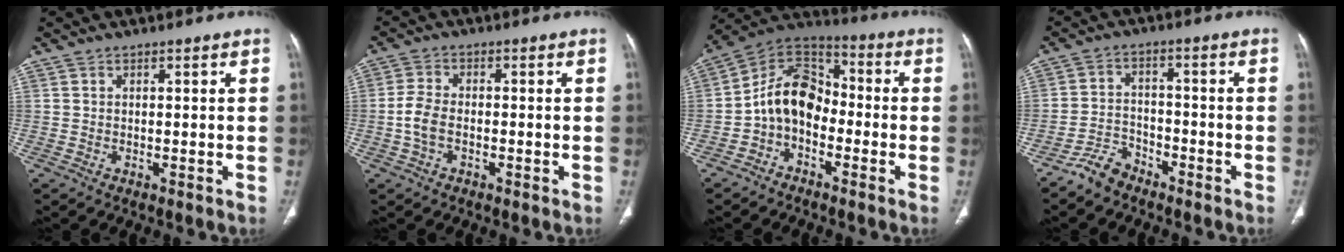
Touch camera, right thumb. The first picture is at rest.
{"total": 4.7, "force": [-1.1, 2.9, 3.6], "torque": [-0.080, 0.015, -0.023]}
{"total": 11.9, "force": [-2.6, 8.6, 7.8], "torque": [-0.111, 0.060, -0.064]}
{"total": 5.0, "force": [-4.3, 2.4, 1.1], "torque": [-0.016, 0.026, -0.085]}